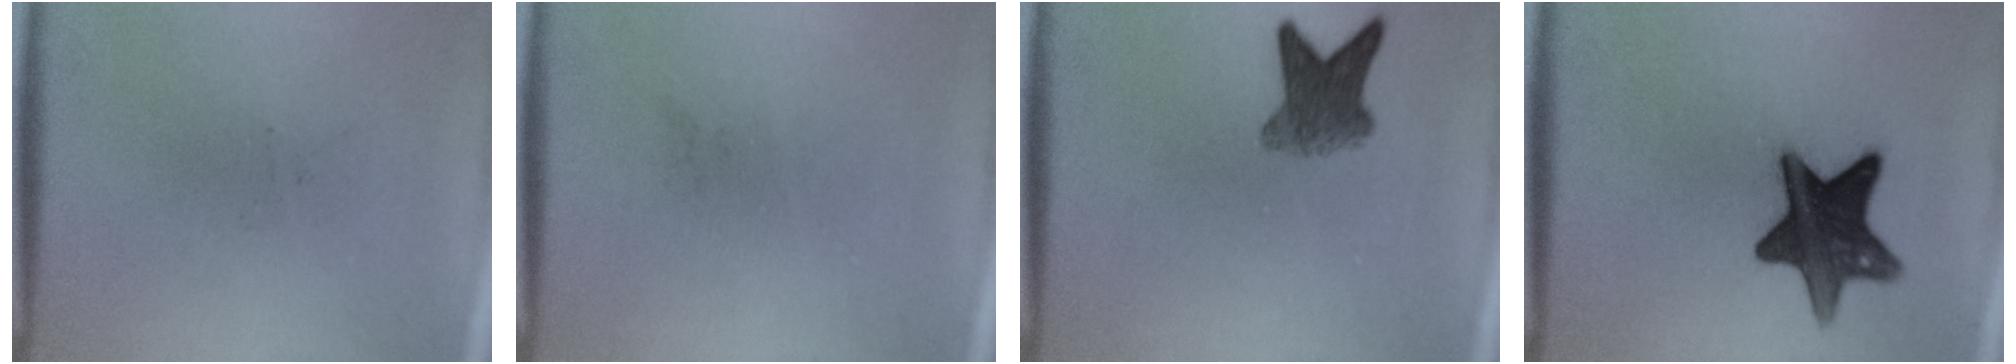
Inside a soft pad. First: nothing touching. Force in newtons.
{"total": 0.0}
{"total": 5.2}
{"total": 12.5}